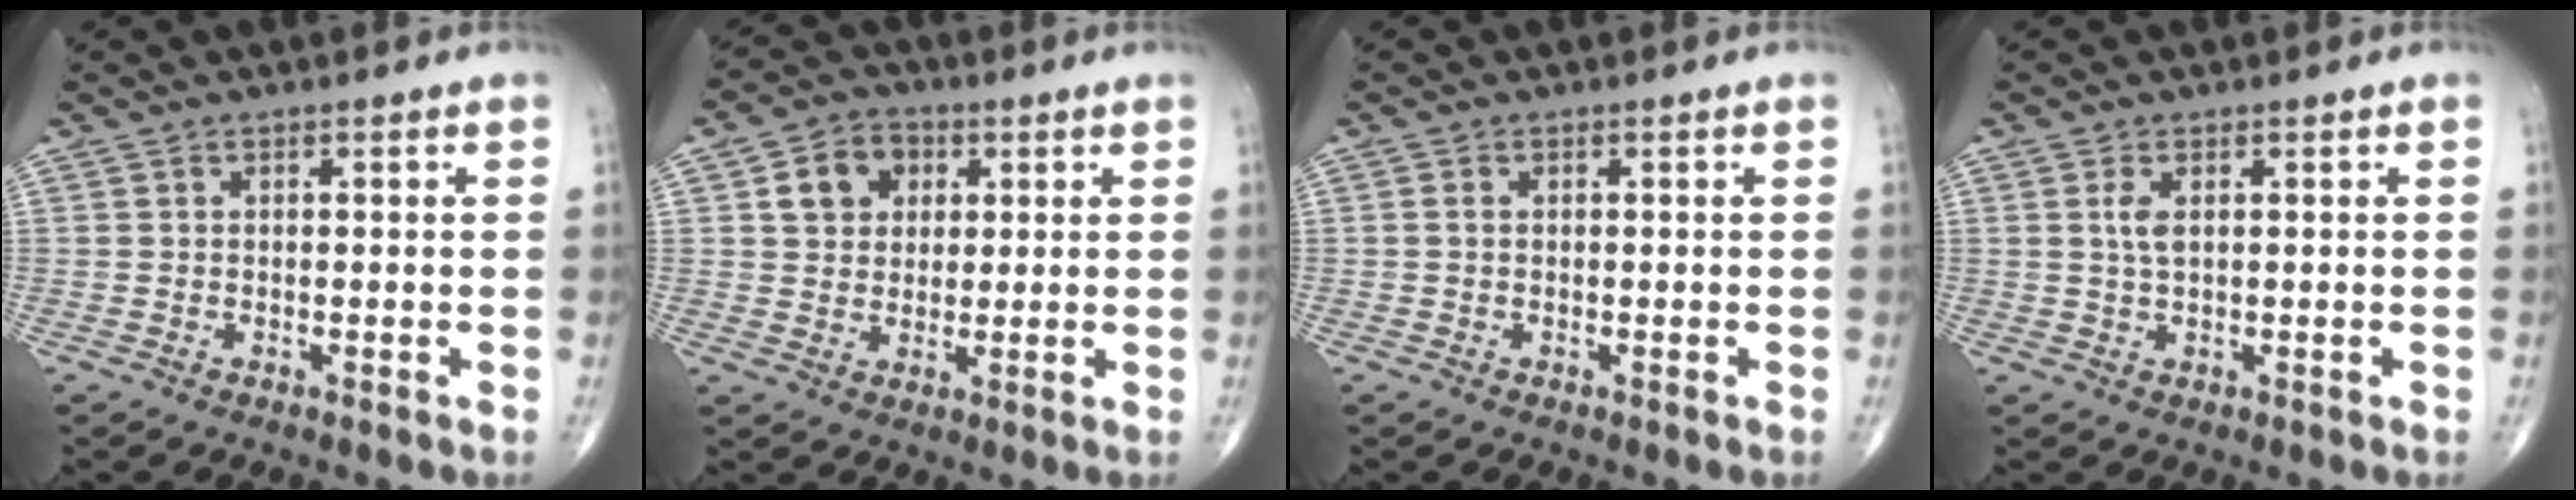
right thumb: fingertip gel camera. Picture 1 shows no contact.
{"total": 7.6, "force": [2.3, 6.2, 3.7], "torque": [-0.031, -0.001, 0.035]}
{"total": 0.7, "force": [0.0, 0.5, 0.4], "torque": [-0.009, 0.000, 0.000]}
{"total": 2.5, "force": [0.7, 1.1, 2.1], "torque": [-0.047, 0.002, 0.017]}